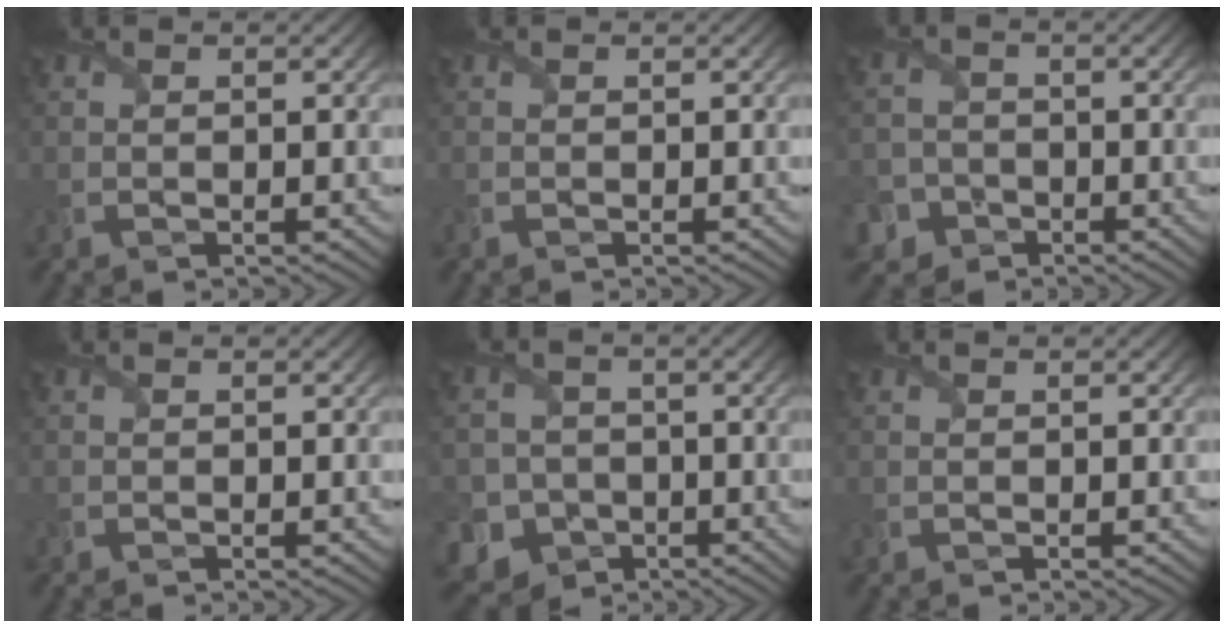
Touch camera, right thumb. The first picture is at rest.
{"total": 0.0}
{"total": 5.5, "force": [-3.1, 4.5, 0.9], "torque": [-0.021, -0.008, -0.076]}
{"total": 0.0}
{"total": 9.6, "force": [-3.9, 8.5, 2.1], "torque": [-0.072, -0.030, -0.091]}
{"total": 0.0}